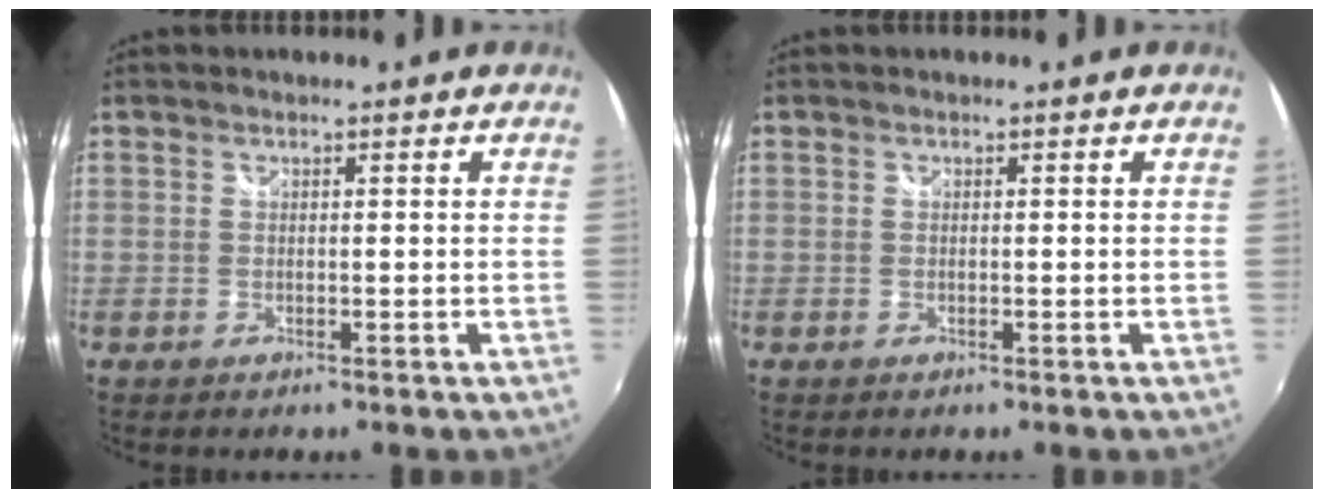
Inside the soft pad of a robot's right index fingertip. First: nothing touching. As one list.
[{"total": 0.0}]